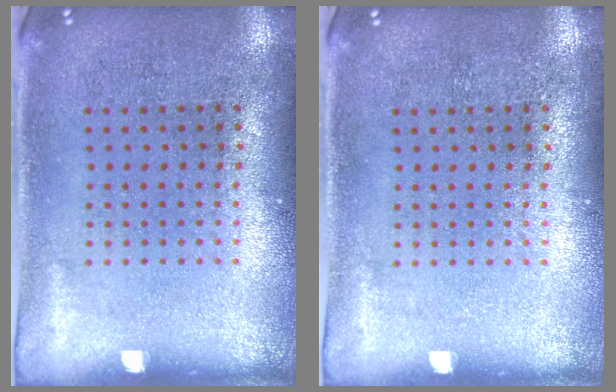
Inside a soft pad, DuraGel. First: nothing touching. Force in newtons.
{"total": 0.0}